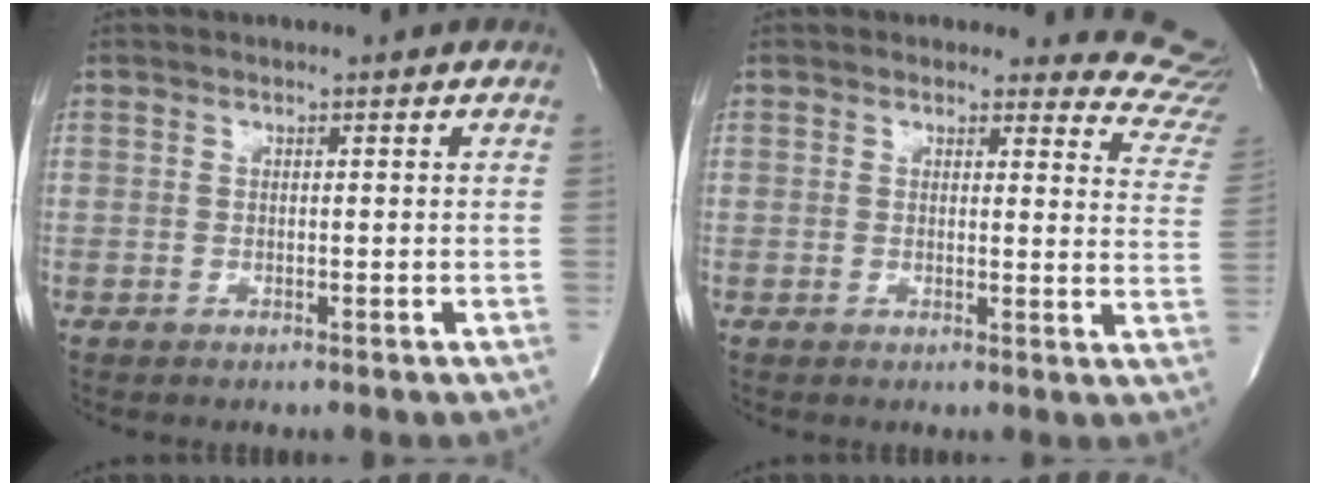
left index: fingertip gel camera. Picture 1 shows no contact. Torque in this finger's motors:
{"motor_torque": [1.09, -1.05, 0.06, 0.00]}